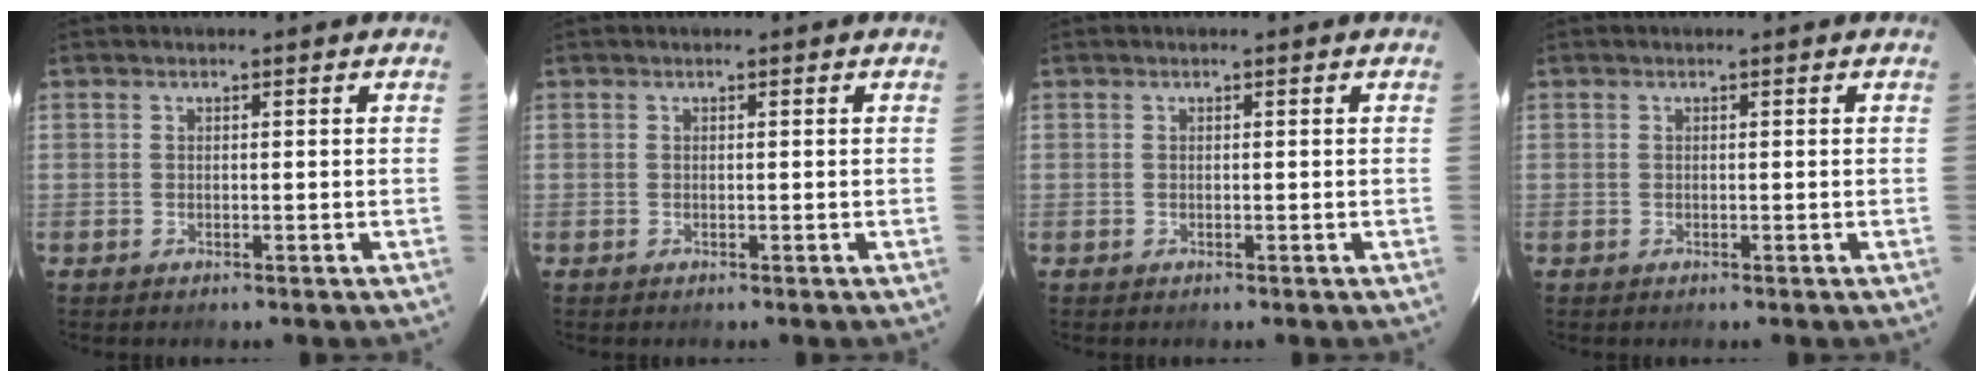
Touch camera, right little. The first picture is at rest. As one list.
[{"total": 0.0}, {"total": 0.0}, {"total": 0.0}]